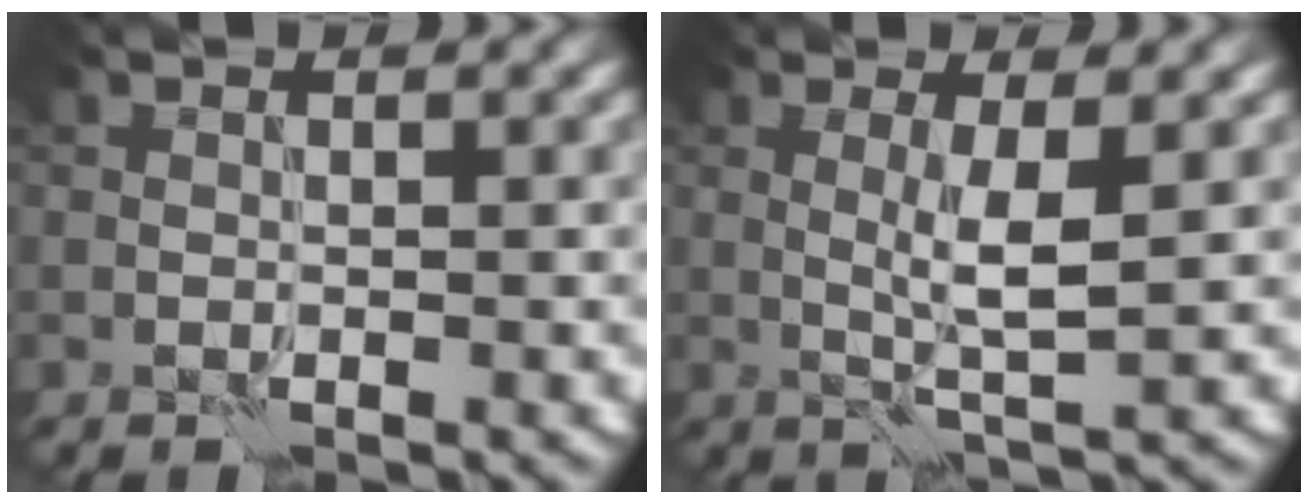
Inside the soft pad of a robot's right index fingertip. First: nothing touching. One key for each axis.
{"total": 3.1, "fx": 0.4, "fy": 0.4, "fz": 3.0, "tx": -0.060, "ty": 0.001, "tz": 0.008}